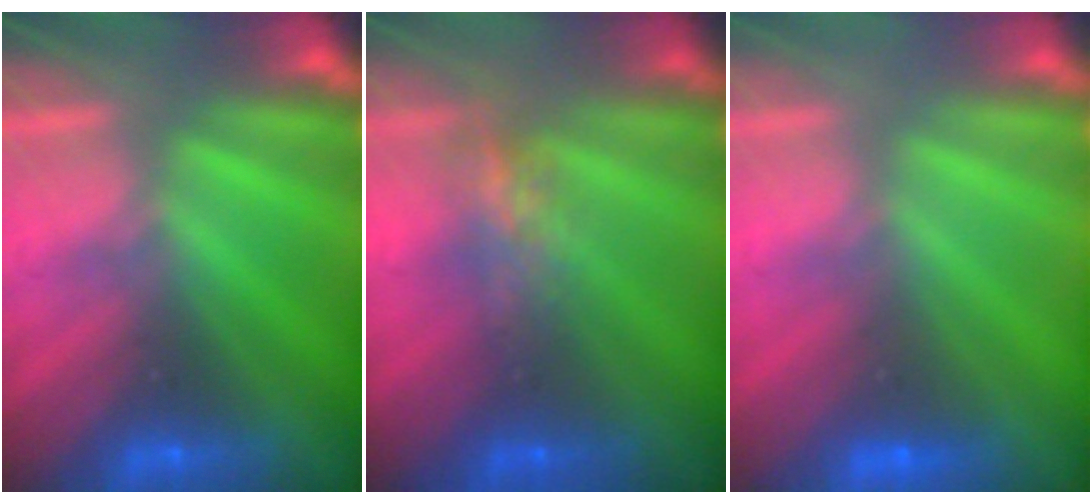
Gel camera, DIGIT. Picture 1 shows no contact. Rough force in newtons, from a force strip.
{"total": 4.9}
{"total": 1.9}